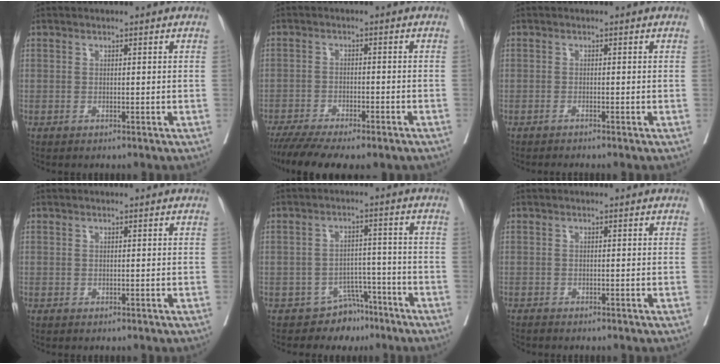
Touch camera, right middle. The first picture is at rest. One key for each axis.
{"total": 13.1, "fx": -10.6, "fy": 2.7, "fz": 7.3, "tx": -0.125, "ty": -0.017, "tz": -0.160}
{"total": 1.4, "fx": -1.2, "fy": -0.4, "fz": 0.6, "tx": -0.008, "ty": 0.003, "tz": -0.019}
{"total": 0.0}
{"total": 5.3, "fx": -4.3, "fy": 3.2, "fz": 0.1, "tx": 0.012, "ty": 0.029, "tz": -0.063}
{"total": 1.4, "fx": -1.3, "fy": 0.1, "fz": 0.1, "tx": -0.008, "ty": -0.005, "tz": -0.025}